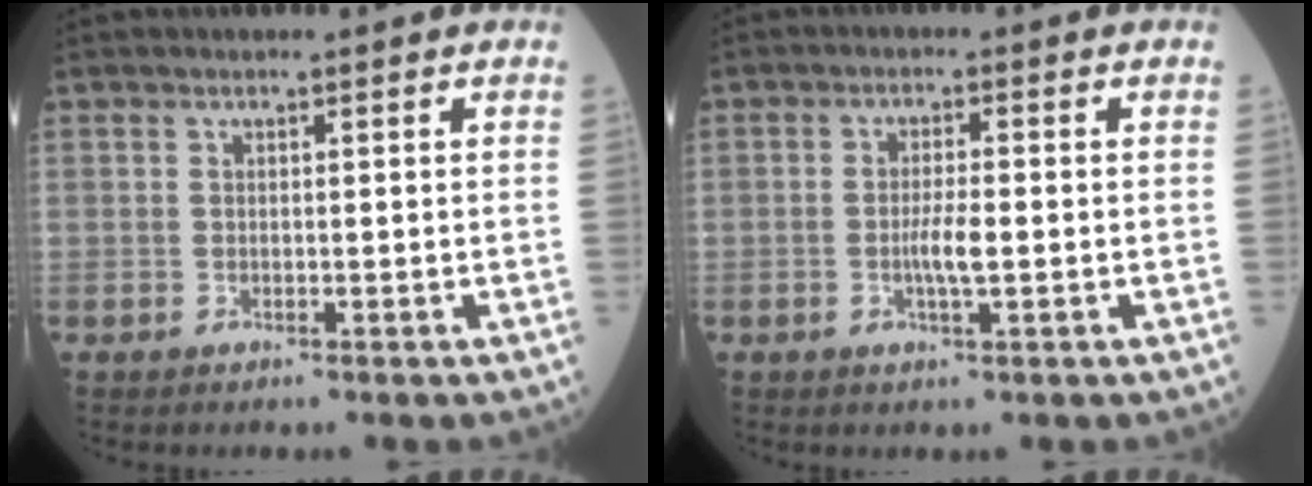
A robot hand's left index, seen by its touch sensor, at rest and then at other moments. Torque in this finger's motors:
{"motor_torque": [0.58, 0.32, 0.08, 0.06]}